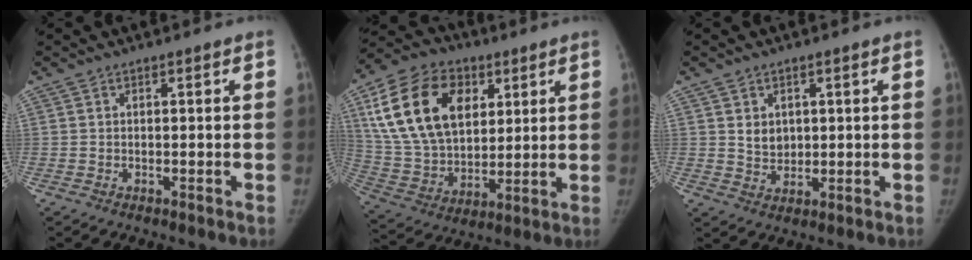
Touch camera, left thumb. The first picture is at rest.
{"total": 23.5, "force": [8.4, 15.7, 15.4], "torque": [-0.275, -0.008, 0.155]}
{"total": 3.9, "force": [1.2, 3.2, 2.0], "torque": [-0.016, -0.011, 0.029]}